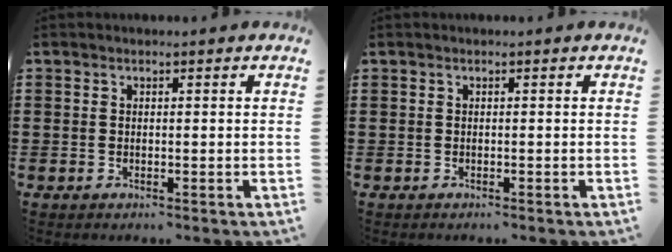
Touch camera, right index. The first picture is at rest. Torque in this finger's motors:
{"motor_torque": [-0.04, 0.29, -0.01, 0.00]}